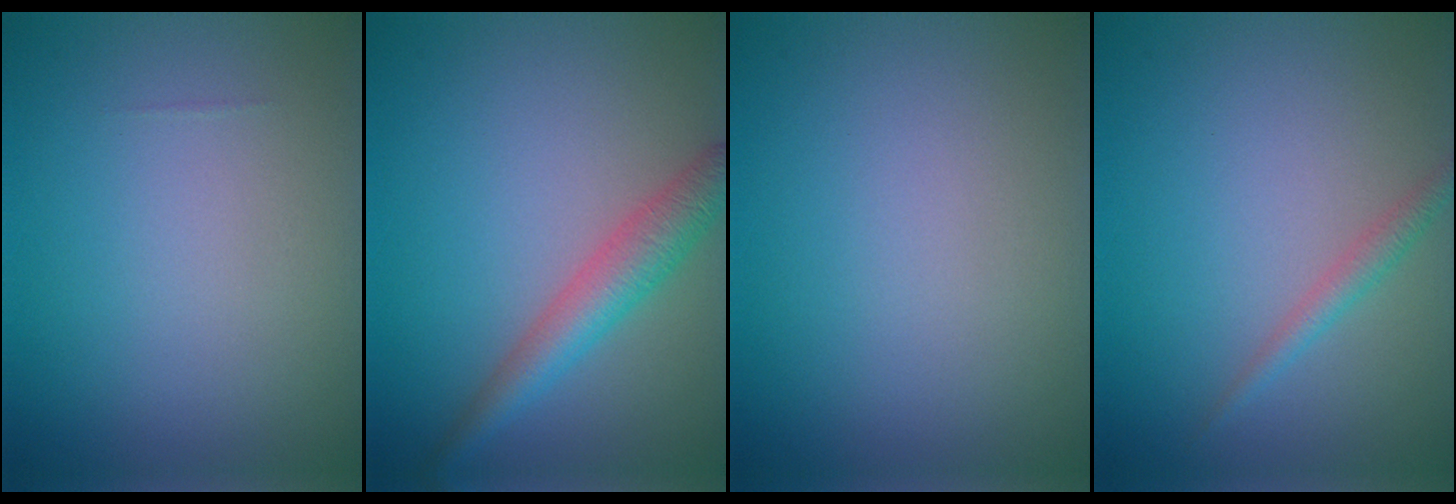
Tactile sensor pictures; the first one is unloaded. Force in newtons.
{"total": 3.6, "press": 3.6, "slide": 0.1}
{"total": 0.0}
{"total": 1.4, "press": 1.4, "slide": 0.1}